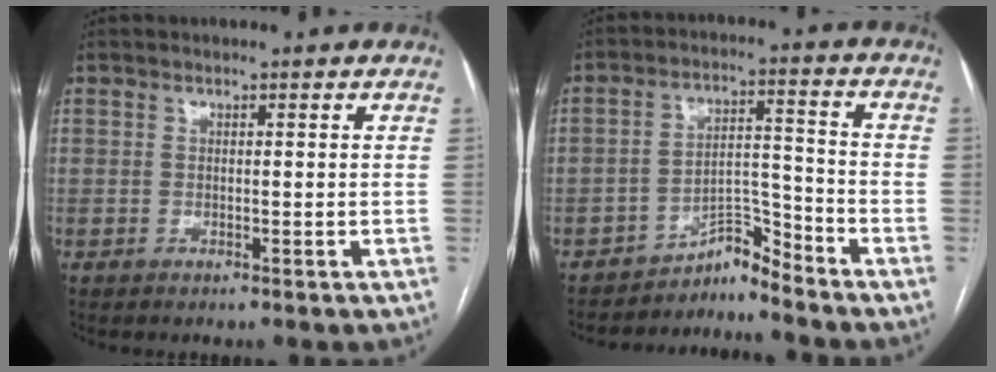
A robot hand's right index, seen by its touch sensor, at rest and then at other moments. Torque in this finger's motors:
{"motor_torque": [-0.13, 0.01, -0.23, -0.10]}